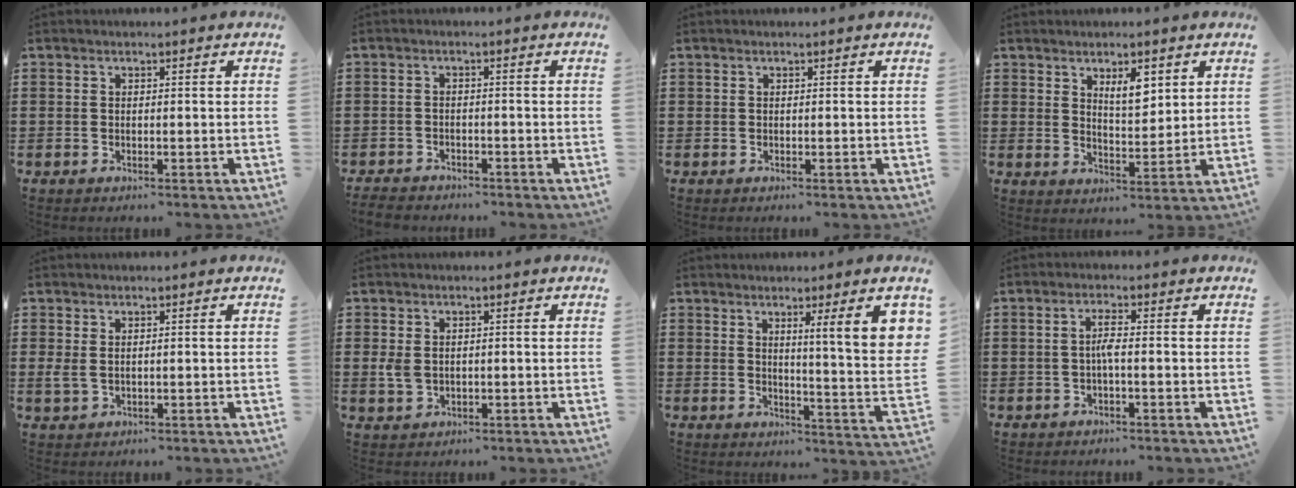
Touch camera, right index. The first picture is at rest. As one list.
[{"total": 2.1, "force": [-2.0, 0.4, 0.2], "torque": [-0.016, -0.002, -0.046]}, {"total": 0.0}, {"total": 5.1, "force": [2.7, 2.1, 3.8], "torque": [-0.065, 0.000, 0.043]}, {"total": 1.6, "force": [0.4, 1.1, 1.1], "torque": [-0.034, 0.004, 0.005]}, {"total": 2.6, "force": [0.1, 2.0, 1.6], "torque": [-0.051, 0.002, -0.003]}, {"total": 8.4, "force": [3.9, 0.1, 7.4], "torque": [-0.123, -0.023, 0.059]}, {"total": 2.4, "force": [-0.5, 0.1, 2.3], "torque": [-0.053, -0.003, -0.013]}]